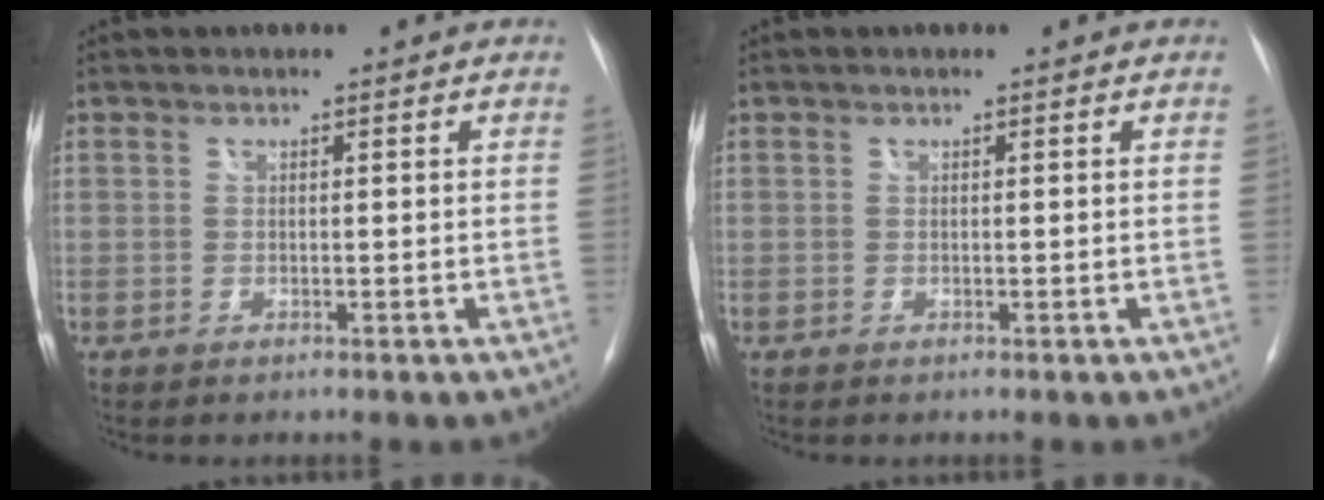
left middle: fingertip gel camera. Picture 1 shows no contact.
{"total": 0.0}